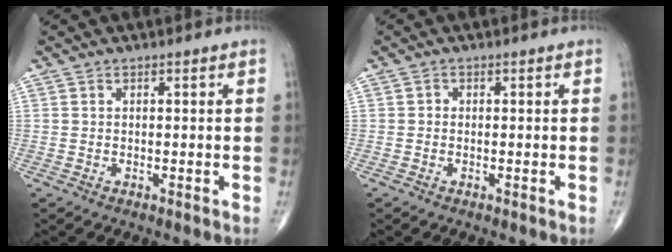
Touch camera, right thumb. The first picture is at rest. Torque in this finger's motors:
{"motor_torque": [-0.44, -0.10, 0.25, 0.11, 0.02]}